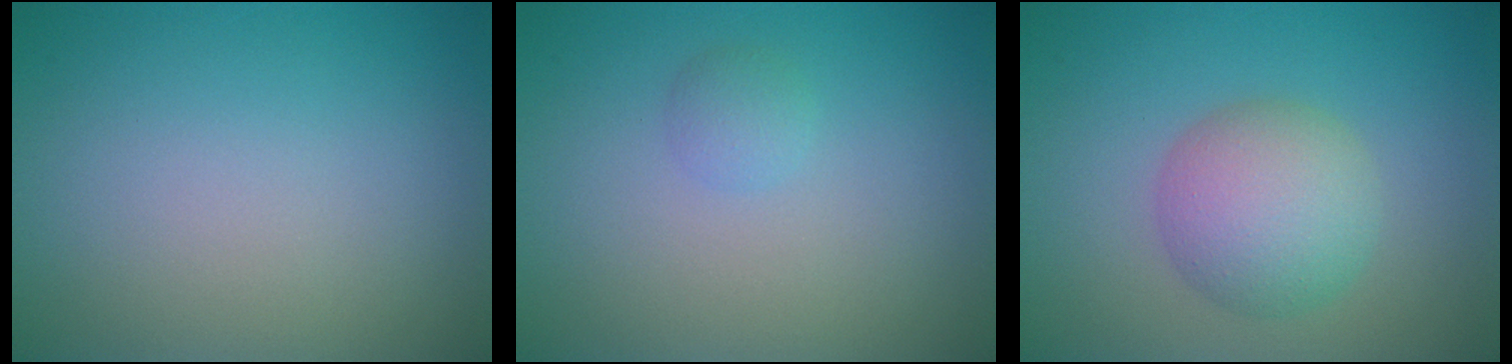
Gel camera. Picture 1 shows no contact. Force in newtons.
{"total": 1.1, "press": 1.1, "slide": 0.1}
{"total": 5.0, "press": 5.0, "slide": 0.3}